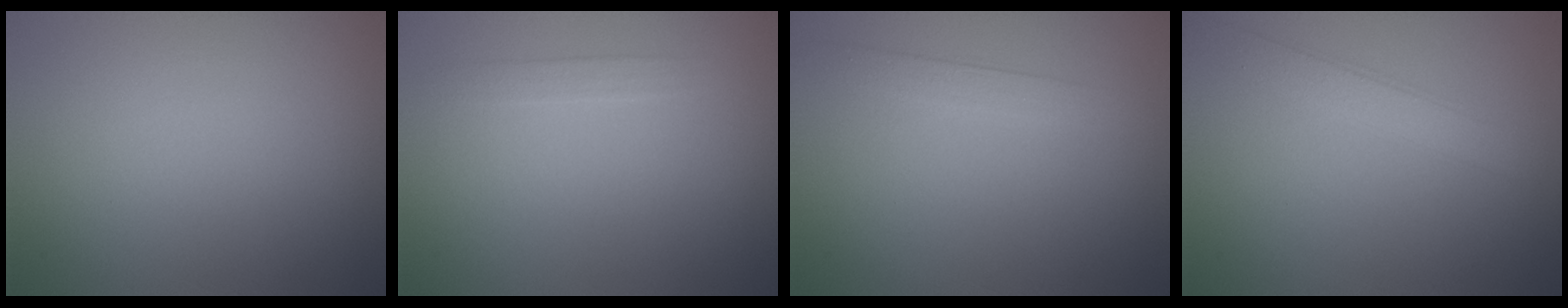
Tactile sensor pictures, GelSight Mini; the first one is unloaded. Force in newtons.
{"total": 1.1, "press": 1.1, "slide": 0.2}
{"total": 1.8, "press": 1.8, "slide": 0.1}
{"total": 2.8, "press": 2.8, "slide": 0.2}